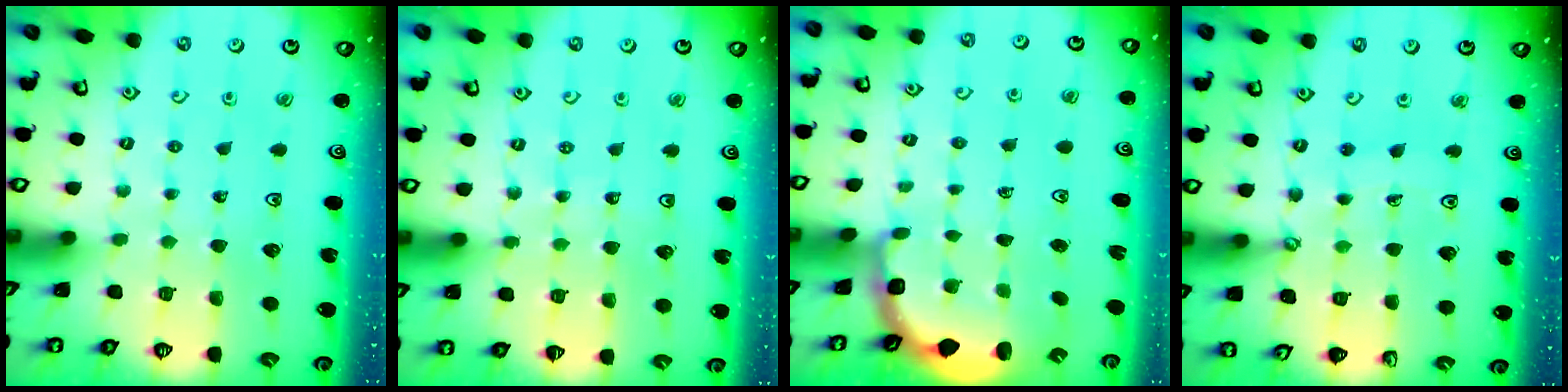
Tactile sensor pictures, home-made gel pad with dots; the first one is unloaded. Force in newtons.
{"total": 4.6, "press": 4.2, "slide": 1.9}
{"total": 2.9, "press": 2.0, "slide": 2.1}
{"total": 9.3, "press": 9.1, "slide": 1.8}